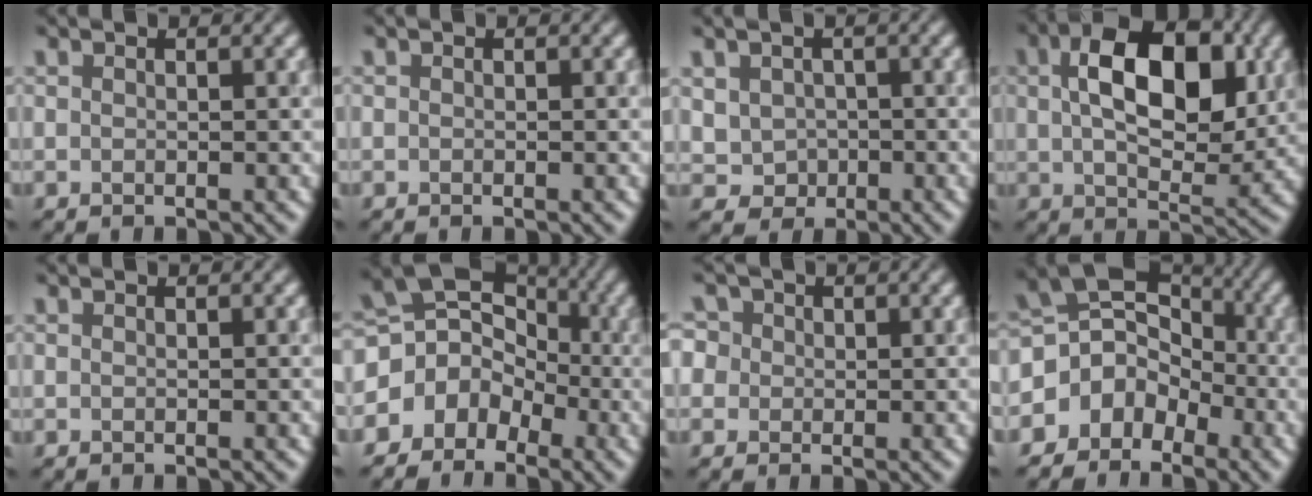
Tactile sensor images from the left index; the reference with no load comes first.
{"total": 0.0}
{"total": 2.7, "force": [0.1, 2.4, 1.3], "torque": [-0.022, -0.002, 0.007]}
{"total": 9.6, "force": [2.1, 5.2, 7.8], "torque": [-0.122, 0.005, 0.037]}
{"total": 0.0}
{"total": 6.3, "force": [-1.9, 5.2, 2.8], "torque": [-0.007, 0.010, -0.047]}
{"total": 4.0, "force": [1.5, 3.3, 1.7], "torque": [-0.035, 0.027, 0.002]}
{"total": 5.4, "force": [-2.4, 4.3, 2.3], "torque": [-0.019, 0.009, -0.053]}